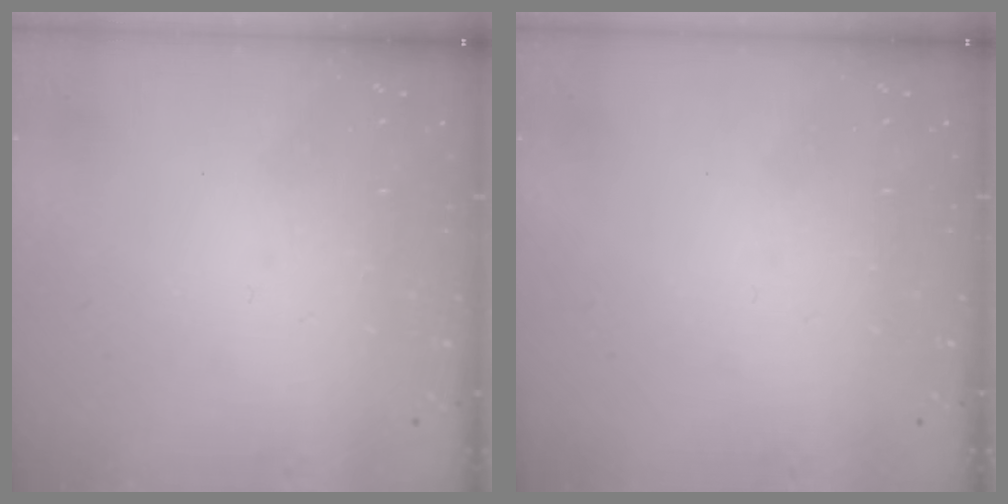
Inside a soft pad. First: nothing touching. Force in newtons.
{"total": 0.0}